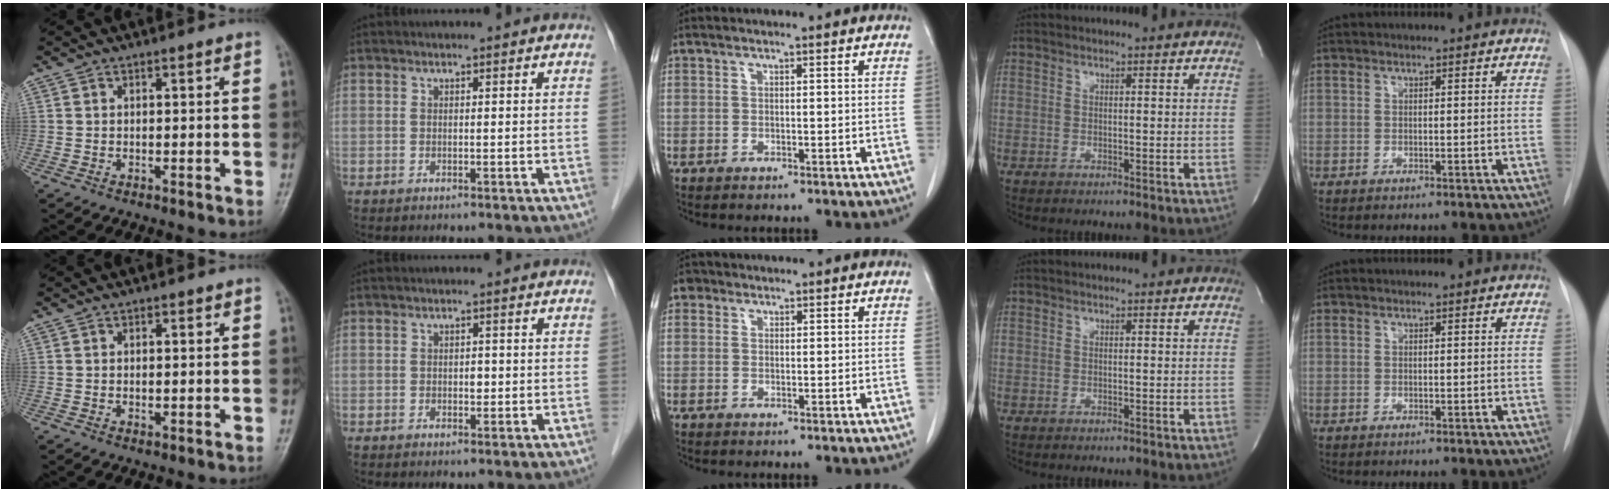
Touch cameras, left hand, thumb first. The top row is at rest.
{"thumb": {"total": 0.8, "force": [0.1, 0.5, 0.5], "torque": [-0.009, -0.002, 0.002]}, "index": {"total": 1.1, "force": [-0.1, 0.8, 0.8], "torque": [-0.012, 0.002, 0.001]}, "middle": {"total": 1.5, "force": [0.8, 1.3, 0.2], "torque": [0.002, 0.006, 0.007]}}